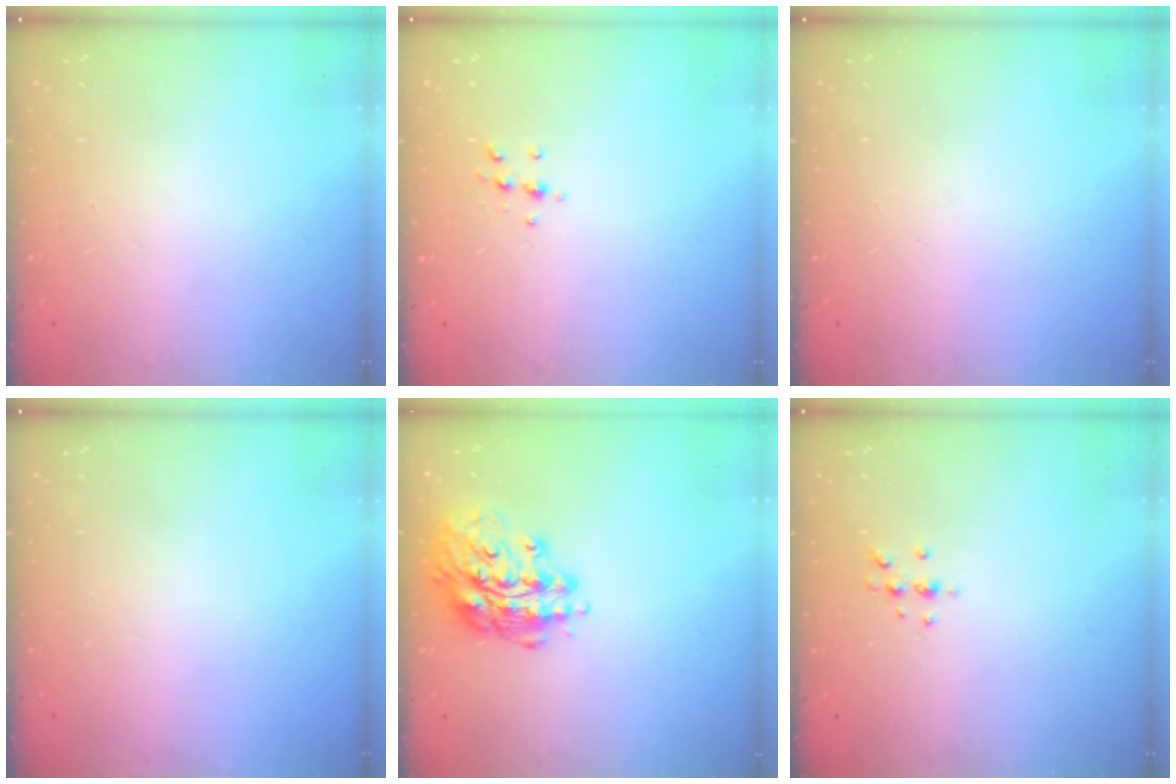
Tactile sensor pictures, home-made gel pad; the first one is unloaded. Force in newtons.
{"total": 5.8, "press": 5.8, "slide": 0.6}
{"total": 0.0}
{"total": 0.0}
{"total": 16.0, "press": 15.9, "slide": 1.6}
{"total": 4.3, "press": 4.0, "slide": 1.4}